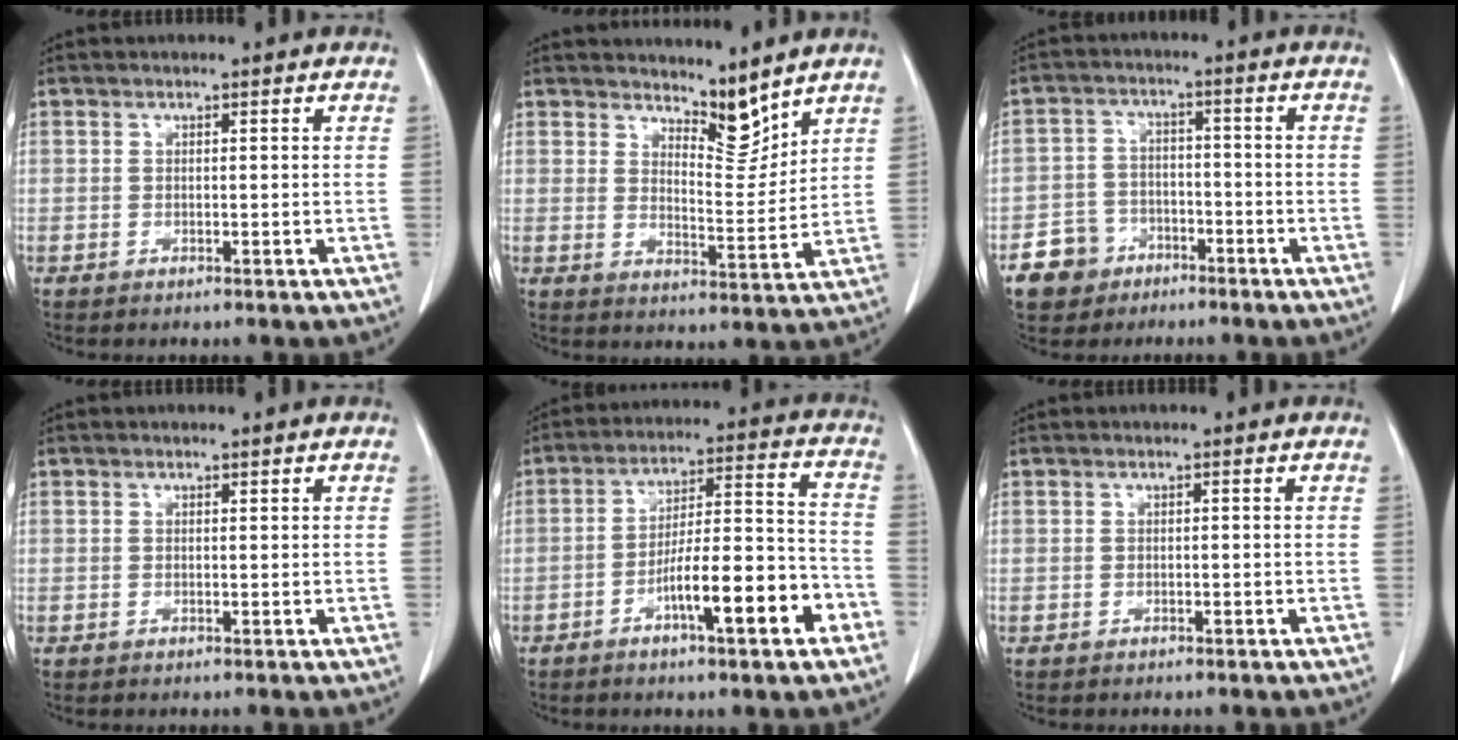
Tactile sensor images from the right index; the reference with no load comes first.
{"total": 5.7, "force": [5.1, 1.3, 2.2], "torque": [-0.033, -0.015, 0.091]}
{"total": 6.4, "force": [-3.8, 5.1, 0.9], "torque": [-0.014, 0.012, -0.065]}
{"total": 0.0}
{"total": 13.1, "force": [-6.0, 1.6, 11.5], "torque": [-0.183, 0.016, -0.094]}
{"total": 0.0}